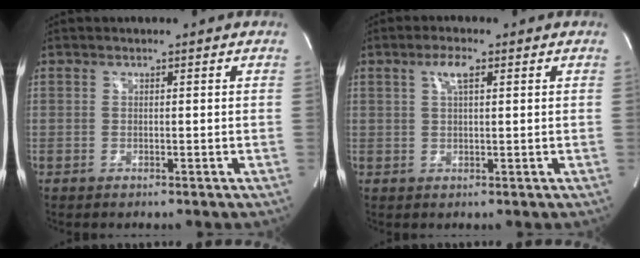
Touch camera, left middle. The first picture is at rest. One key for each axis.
{"total": 3.0, "fx": 1.3, "fy": 0.6, "fz": 2.6, "tx": -0.053, "ty": 0.006, "tz": 0.024}